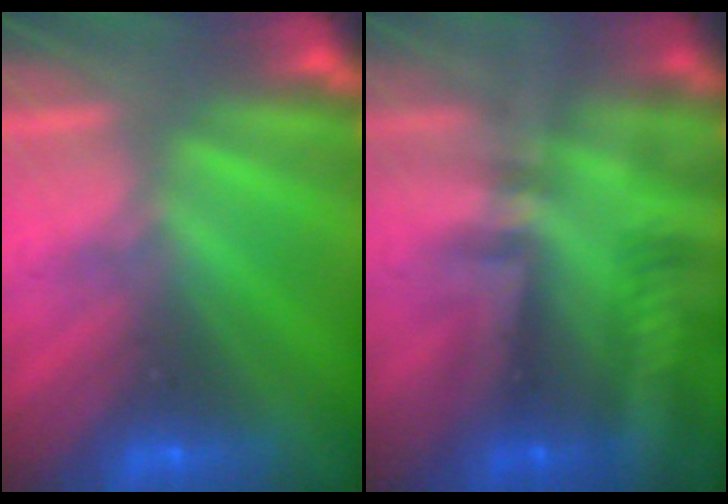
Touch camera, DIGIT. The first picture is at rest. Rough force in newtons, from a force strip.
{"total": 2.4}